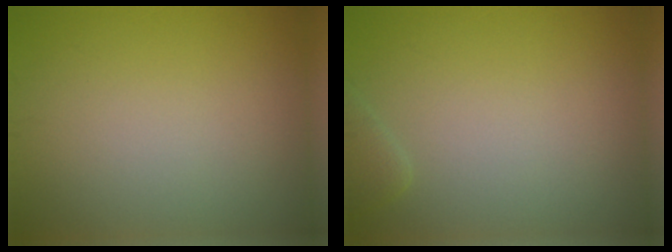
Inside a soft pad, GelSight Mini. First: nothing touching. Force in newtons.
{"total": 1.1, "press": 1.1, "slide": 0.1}